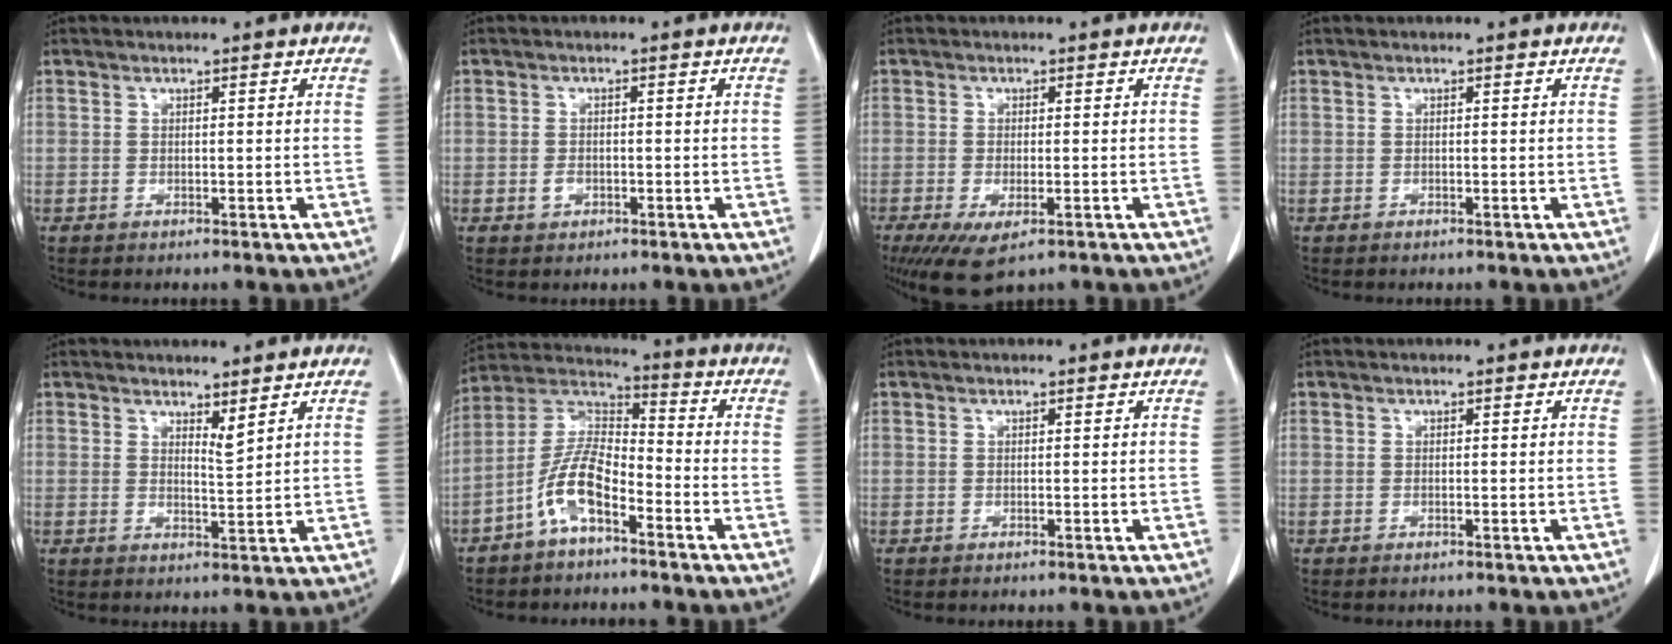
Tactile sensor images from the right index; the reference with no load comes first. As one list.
[{"total": 1.5, "force": [-0.6, 1.1, 0.9], "torque": [-0.018, 0.001, -0.005]}, {"total": 6.5, "force": [-3.7, 2.3, 4.8], "torque": [-0.083, -0.019, -0.058]}, {"total": 0.0}, {"total": 2.1, "force": [1.7, 0.1, 1.2], "torque": [-0.025, -0.013, 0.036]}, {"total": 9.4, "force": [-5.0, 3.2, 7.3], "torque": [-0.165, 0.017, -0.101]}, {"total": 0.0}, {"total": 0.0}]